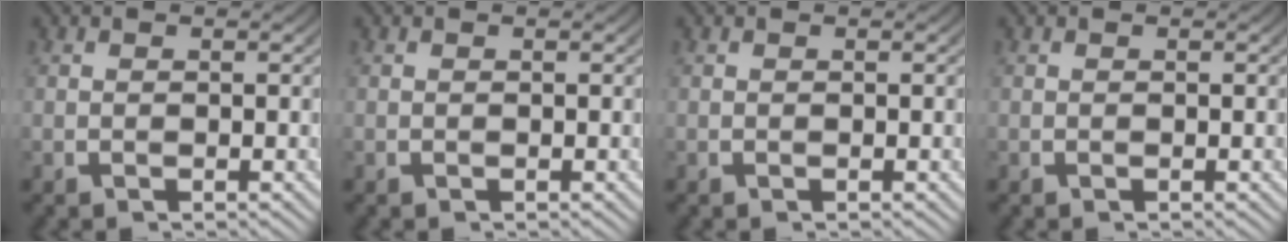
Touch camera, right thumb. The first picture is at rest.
{"total": 0.0}
{"total": 0.0}
{"total": 0.0}